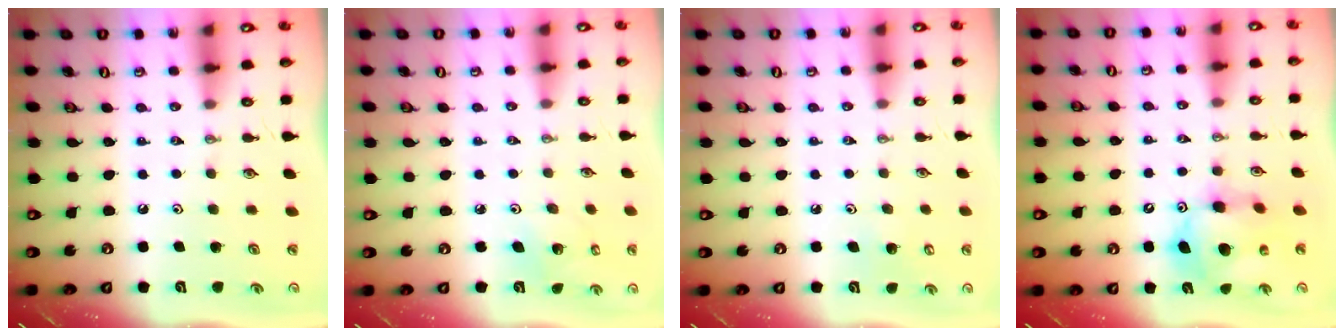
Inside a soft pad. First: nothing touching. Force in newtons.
{"total": 3.3, "press": 3.3, "slide": 0.2}
{"total": 5.9, "press": 5.9, "slide": 0.6}
{"total": 12.7, "press": 12.6, "slide": 1.2}